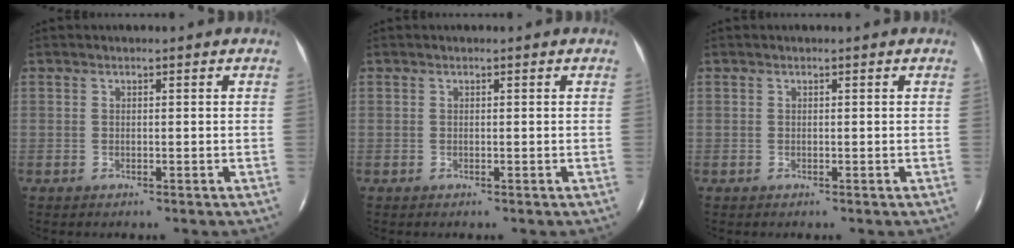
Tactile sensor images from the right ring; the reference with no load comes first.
{"total": 0.0}
{"total": 0.0}